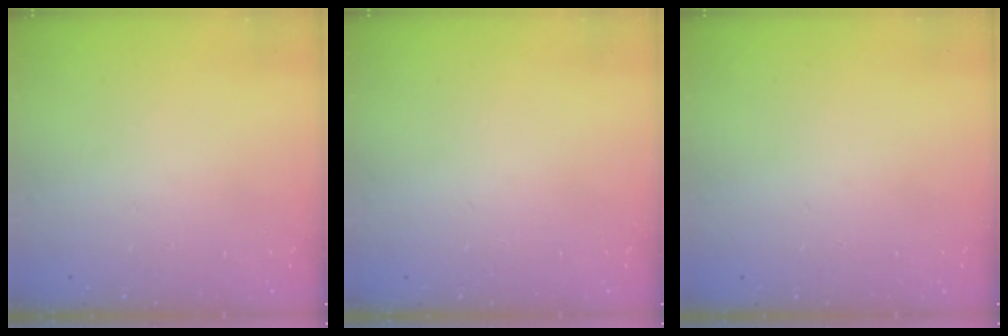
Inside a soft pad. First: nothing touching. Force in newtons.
{"total": 0.0}
{"total": 0.0}